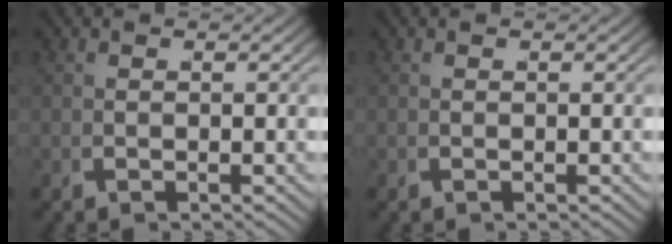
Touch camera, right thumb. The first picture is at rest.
{"total": 0.0}